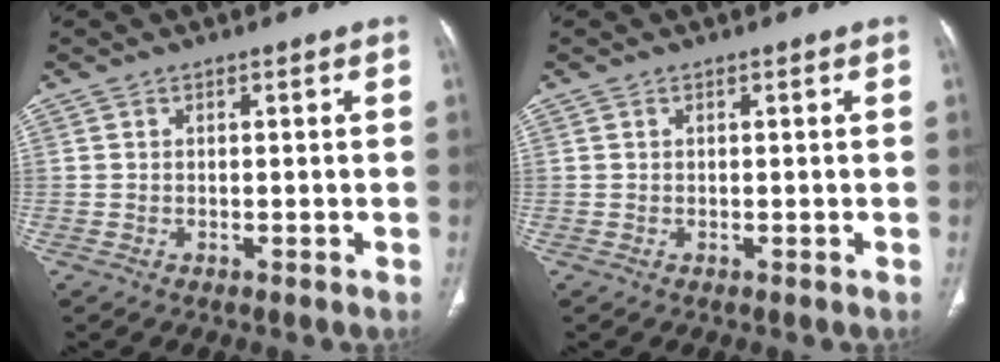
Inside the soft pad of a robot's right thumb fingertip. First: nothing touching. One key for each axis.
{"total": 0.0}